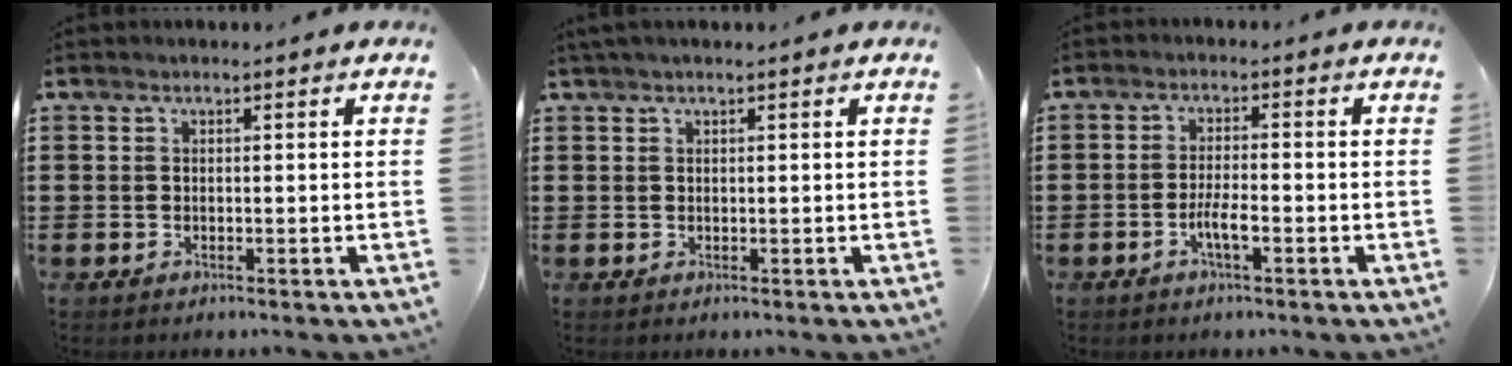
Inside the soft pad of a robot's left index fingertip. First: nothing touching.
{"total": 0.8, "force": [0.4, 0.0, 0.7], "torque": [-0.014, -0.001, 0.008]}
{"total": 3.4, "force": [-1.5, 0.7, 3.0], "torque": [-0.058, 0.000, -0.028]}